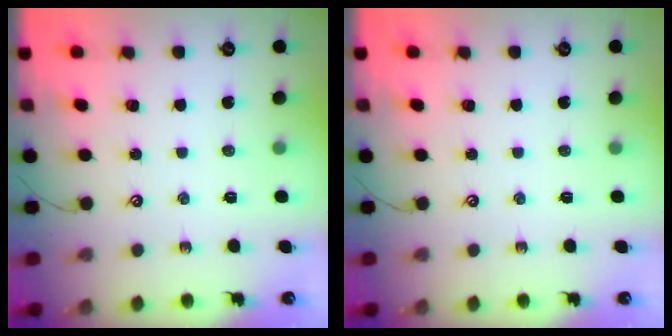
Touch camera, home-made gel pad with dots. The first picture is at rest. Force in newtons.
{"total": 0.0}